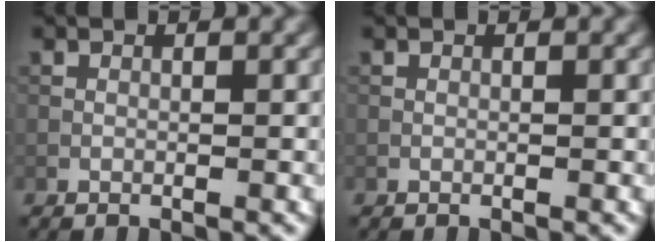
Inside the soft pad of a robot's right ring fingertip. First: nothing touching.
{"total": 0.0}